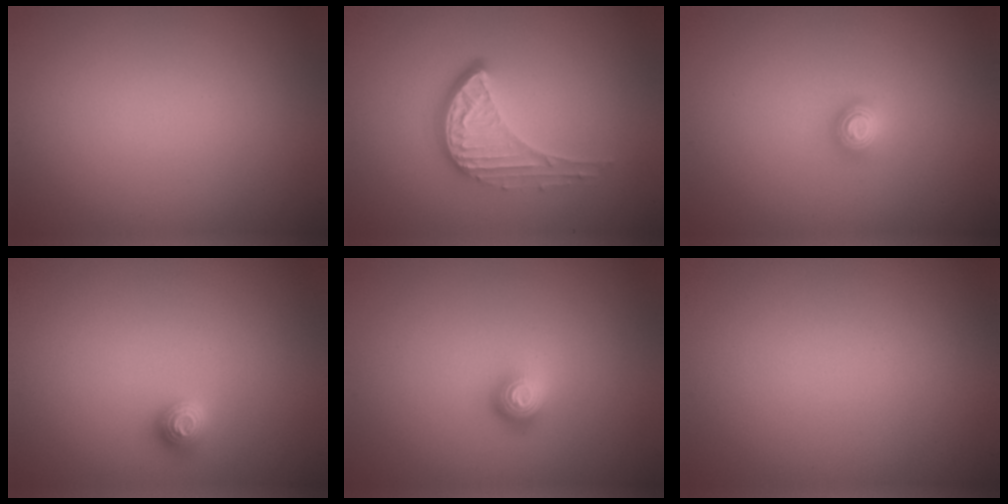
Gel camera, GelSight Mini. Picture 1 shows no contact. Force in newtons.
{"total": 4.1, "press": 3.0, "slide": 2.8}
{"total": 1.2, "press": 1.2, "slide": 0.2}
{"total": 1.1, "press": 1.1, "slide": 0.2}
{"total": 1.9, "press": 1.4, "slide": 1.3}
{"total": 0.0}